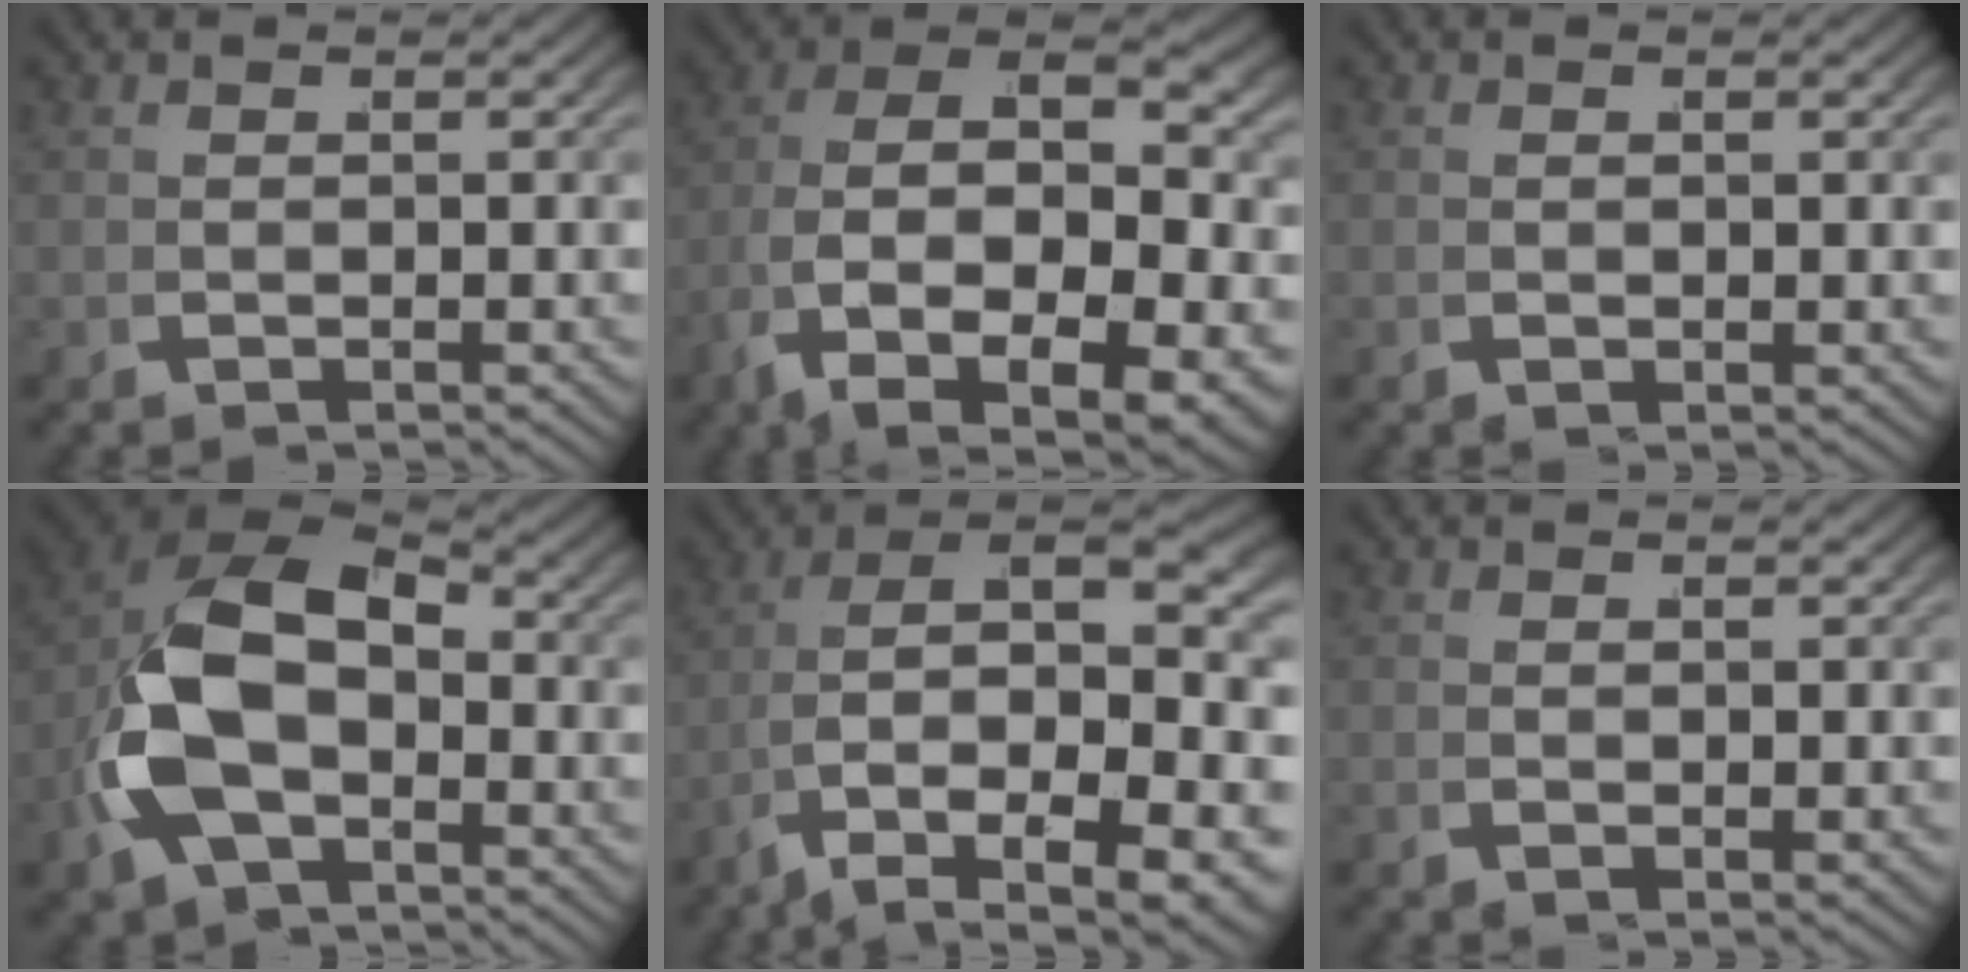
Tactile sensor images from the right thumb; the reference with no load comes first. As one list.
[{"total": 15.0, "force": [-2.0, 8.8, 11.9], "torque": [-0.242, -0.064, 0.001]}, {"total": 0.7, "force": [0.0, 0.3, 0.6], "torque": [-0.013, -0.001, 0.000]}, {"total": 11.2, "force": [-0.4, 7.8, 8.0], "torque": [-0.208, -0.026, 0.008]}, {"total": 13.7, "force": [-0.5, 7.9, 11.2], "torque": [-0.226, -0.058, 0.028]}, {"total": 1.0, "force": [0.2, 0.4, 0.9], "torque": [-0.019, -0.001, 0.005]}]